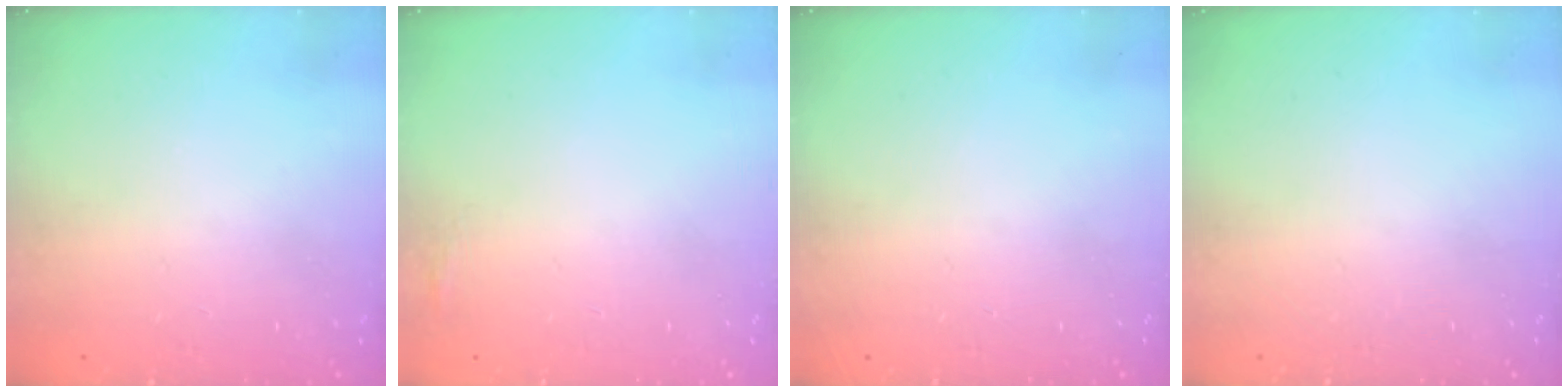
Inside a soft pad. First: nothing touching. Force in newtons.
{"total": 9.7, "press": 4.2, "slide": 8.8}
{"total": 13.4, "press": 3.0, "slide": 13.1}
{"total": 0.0}